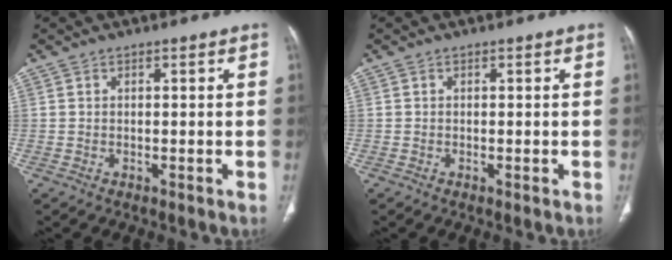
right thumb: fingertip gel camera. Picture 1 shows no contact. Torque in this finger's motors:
{"motor_torque": [2.62, 0.60, 0.17, -0.45, 0.00]}